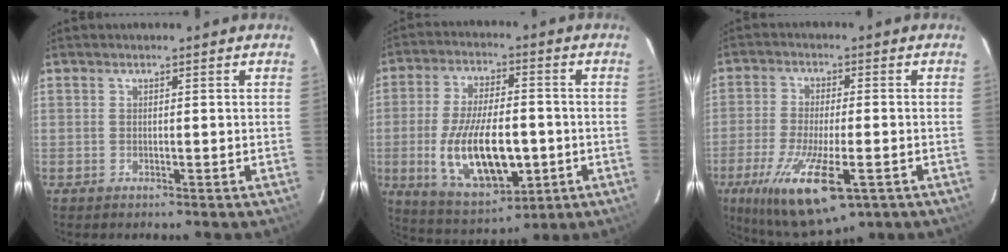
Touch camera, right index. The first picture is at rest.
{"total": 18.0, "force": [-3.6, 8.3, 15.6], "torque": [-0.310, -0.020, -0.044]}
{"total": 17.0, "force": [-8.2, 5.4, 13.9], "torque": [-0.281, -0.055, -0.134]}